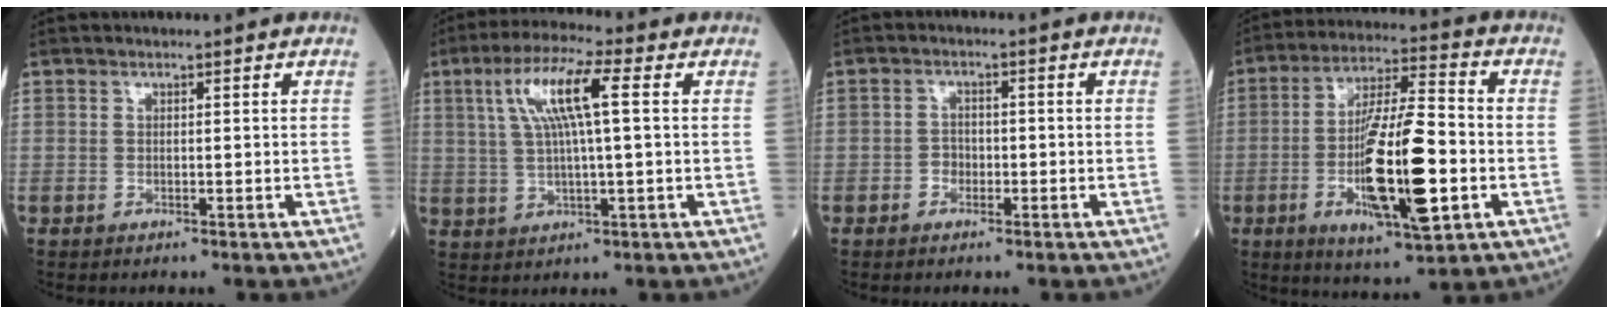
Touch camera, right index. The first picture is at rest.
{"total": 9.9, "force": [2.6, 1.3, 9.5], "torque": [-0.192, 0.018, 0.049]}
{"total": 2.2, "force": [-1.1, 1.7, 1.0], "torque": [-0.018, 0.006, -0.020]}
{"total": 17.2, "force": [-4.3, 3.1, 16.4], "torque": [-0.304, -0.010, -0.068]}